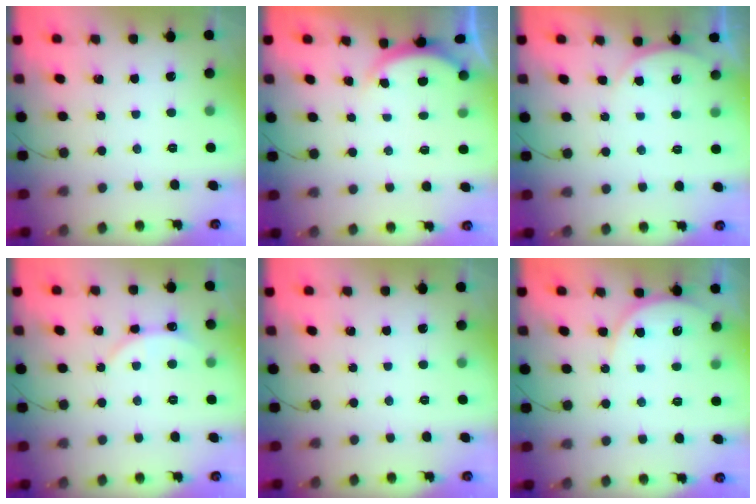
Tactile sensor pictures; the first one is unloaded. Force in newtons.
{"total": 2.1, "press": 2.0, "slide": 0.3}
{"total": 3.1, "press": 3.1, "slide": 0.3}
{"total": 2.9, "press": 2.9, "slide": 0.3}
{"total": 0.0}
{"total": 7.0, "press": 7.0, "slide": 0.3}